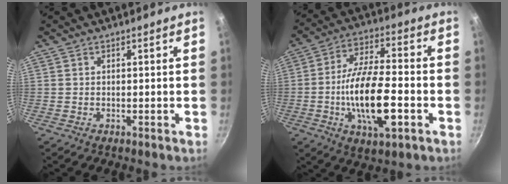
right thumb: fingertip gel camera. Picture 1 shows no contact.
{"total": 16.4, "force": [-4.2, 6.2, 14.6], "torque": [-0.257, 0.024, -0.078]}